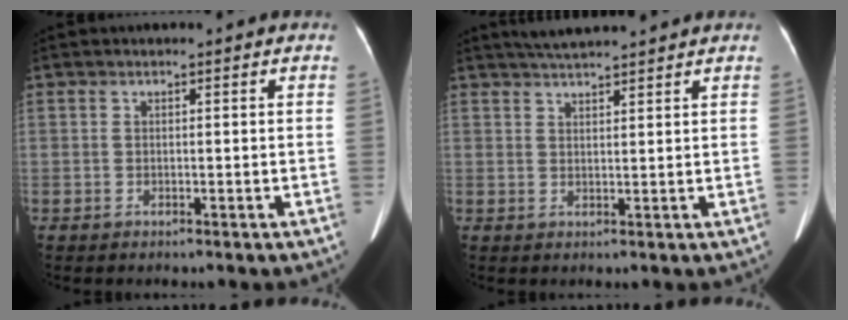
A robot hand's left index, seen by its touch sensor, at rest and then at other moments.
{"total": 5.5, "force": [5.1, 0.0, 2.2], "torque": [-0.039, 0.028, 0.086]}